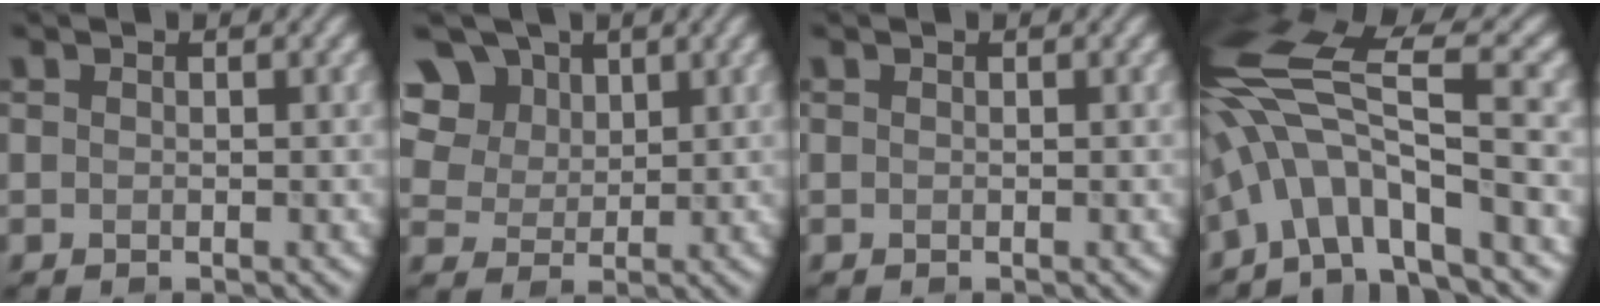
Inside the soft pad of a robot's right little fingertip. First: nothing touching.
{"total": 9.9, "force": [5.1, 7.2, 4.5], "torque": [-0.108, 0.025, 0.086]}
{"total": 0.0}
{"total": 10.6, "force": [-2.2, 3.1, 9.9], "torque": [-0.182, 0.025, -0.051]}